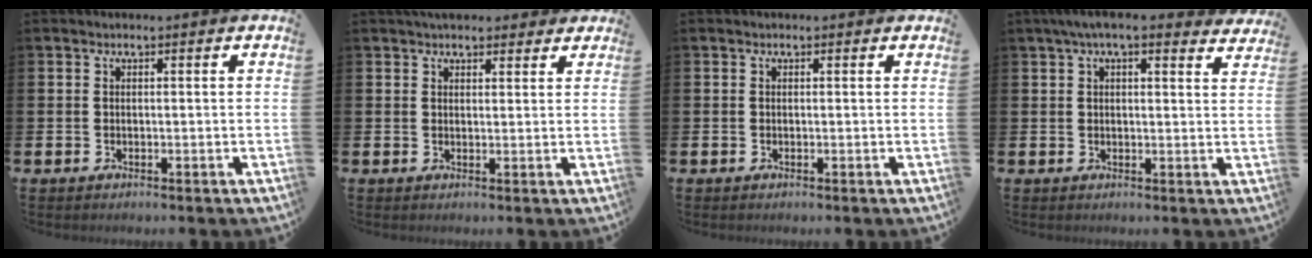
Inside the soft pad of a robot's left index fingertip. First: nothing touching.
{"total": 3.8, "force": [3.4, 1.6, 0.5], "torque": [-0.003, -0.012, 0.061]}
{"total": 0.0}
{"total": 5.2, "force": [4.3, 1.2, 2.6], "torque": [-0.047, -0.012, 0.075]}